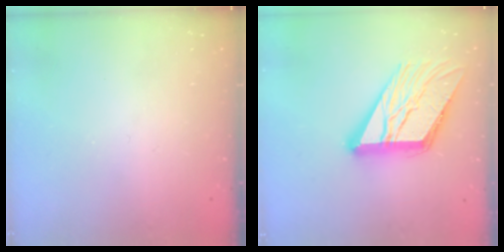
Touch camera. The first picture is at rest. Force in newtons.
{"total": 19.0, "press": 18.9, "slide": 2.0}